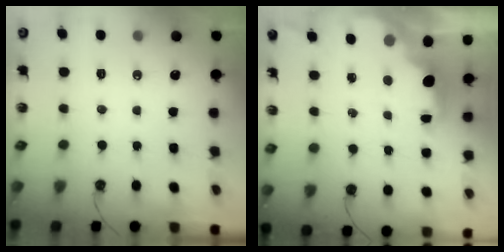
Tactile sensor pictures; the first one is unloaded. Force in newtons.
{"total": 2.2, "press": 2.0, "slide": 0.8}